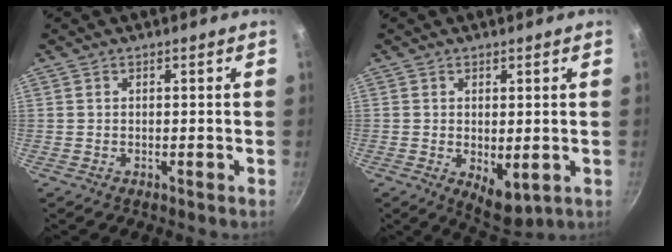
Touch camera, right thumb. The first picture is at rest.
{"total": 6.0, "force": [-0.4, 3.3, 5.0], "torque": [-0.063, -0.018, 0.004]}